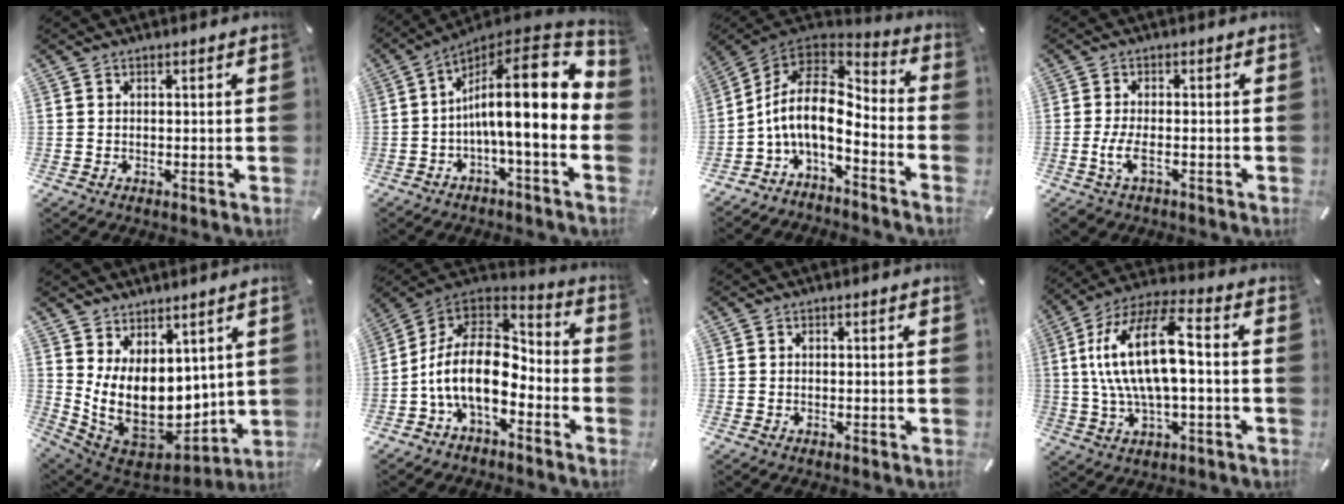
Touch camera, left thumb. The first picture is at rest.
{"total": 17.6, "force": [0.1, 4.1, 17.1], "torque": [-0.269, -0.032, -0.010]}
{"total": 12.3, "force": [-2.2, 6.2, 10.3], "torque": [-0.223, -0.009, -0.043]}
{"total": 4.6, "force": [-1.8, 1.8, 3.9], "torque": [-0.091, -0.004, -0.035]}
{"total": 14.8, "force": [2.3, 10.5, 10.1], "torque": [-0.192, -0.063, 0.056]}
{"total": 16.2, "force": [-5.1, 9.7, 11.9], "torque": [-0.251, 0.012, -0.090]}
{"total": 0.0}
{"total": 18.5, "force": [1.5, 7.5, 16.9], "torque": [-0.346, 0.004, 0.019]}